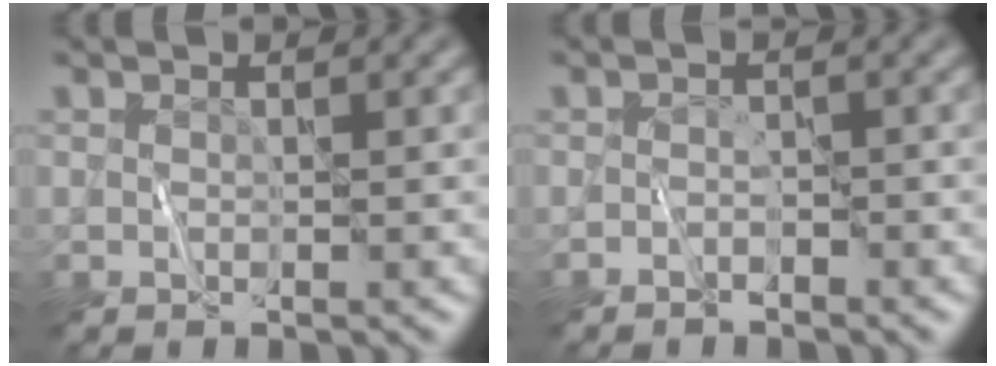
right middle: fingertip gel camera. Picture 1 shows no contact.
{"total": 1.0, "force": [-1.0, 0.3, 0.2], "torque": [-0.002, 0.009, -0.019]}